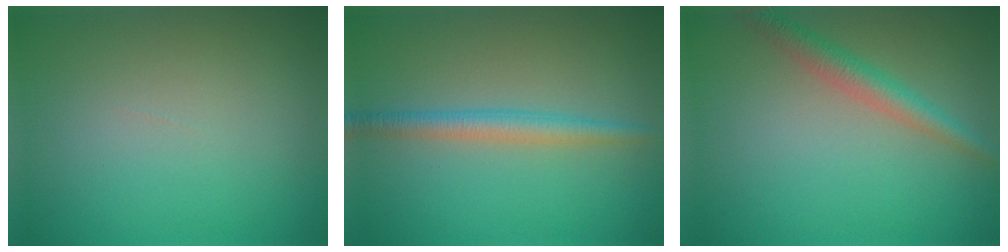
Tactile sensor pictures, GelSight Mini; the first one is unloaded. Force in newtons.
{"total": 2.7, "press": 2.7, "slide": 0.0}
{"total": 2.9, "press": 2.9, "slide": 0.1}